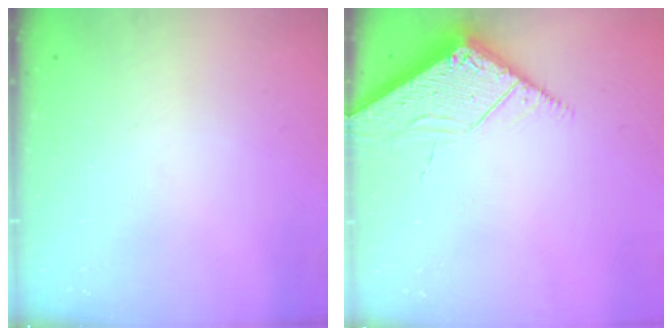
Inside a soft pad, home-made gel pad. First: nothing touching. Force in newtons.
{"total": 3.9, "press": 3.9, "slide": 0.4}